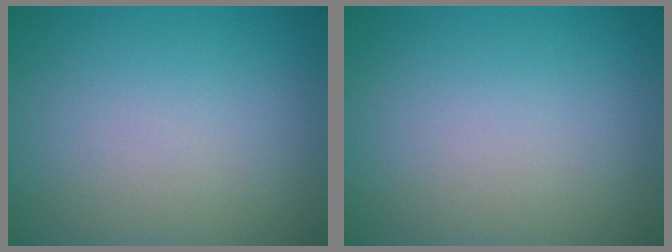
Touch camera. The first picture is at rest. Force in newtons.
{"total": 0.0}